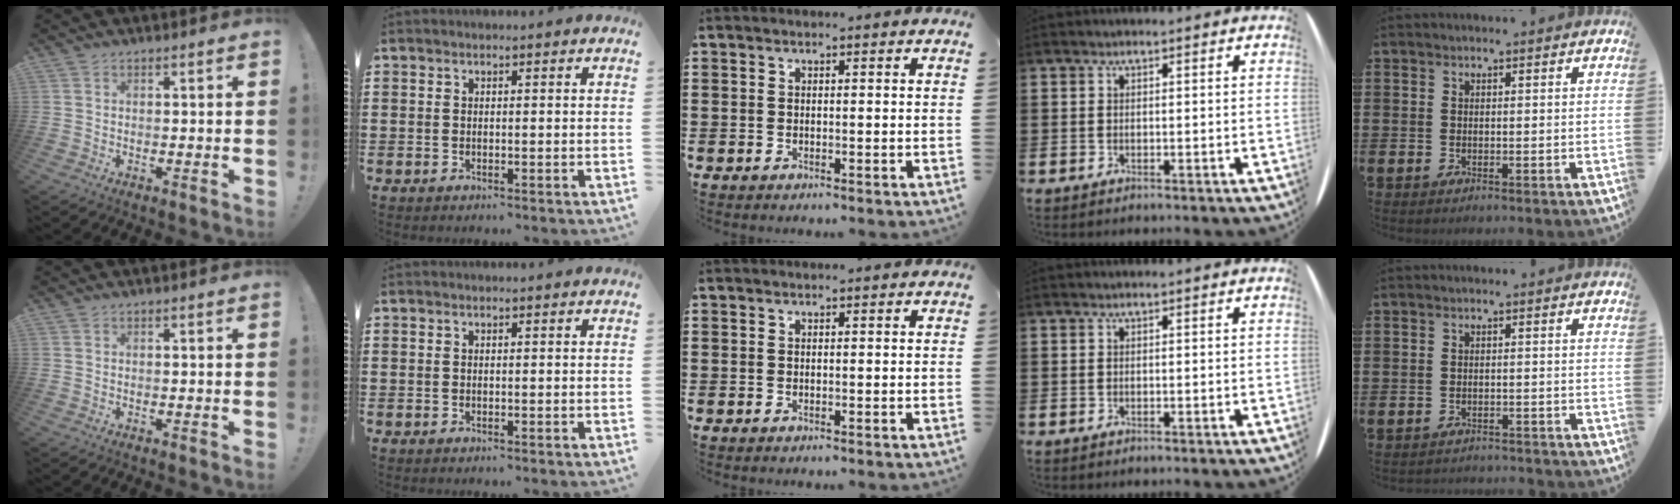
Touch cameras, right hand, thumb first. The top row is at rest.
{"little": {"total": 1.2, "force": [-1.2, 0.0, 0.0], "torque": [-0.003, 0.003, -0.026]}}